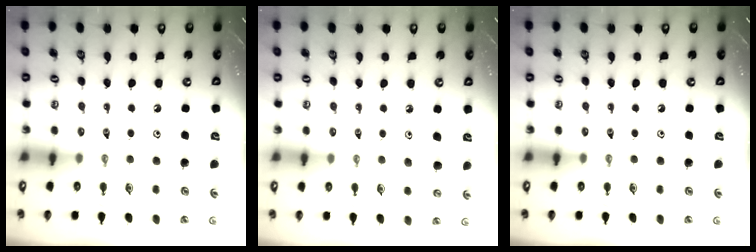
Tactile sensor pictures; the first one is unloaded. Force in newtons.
{"total": 6.9, "press": 6.7, "slide": 1.6}
{"total": 0.0}